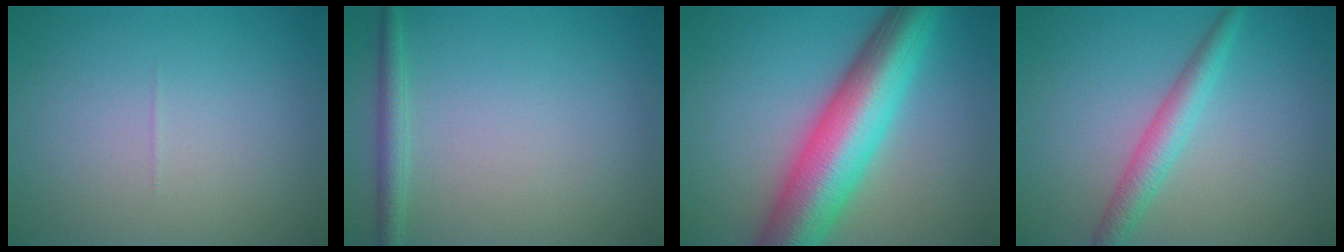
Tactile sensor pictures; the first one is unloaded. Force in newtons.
{"total": 1.7, "press": 1.7, "slide": 0.1}
{"total": 11.2, "press": 11.2, "slide": 0.2}
{"total": 2.9, "press": 2.9, "slide": 0.0}